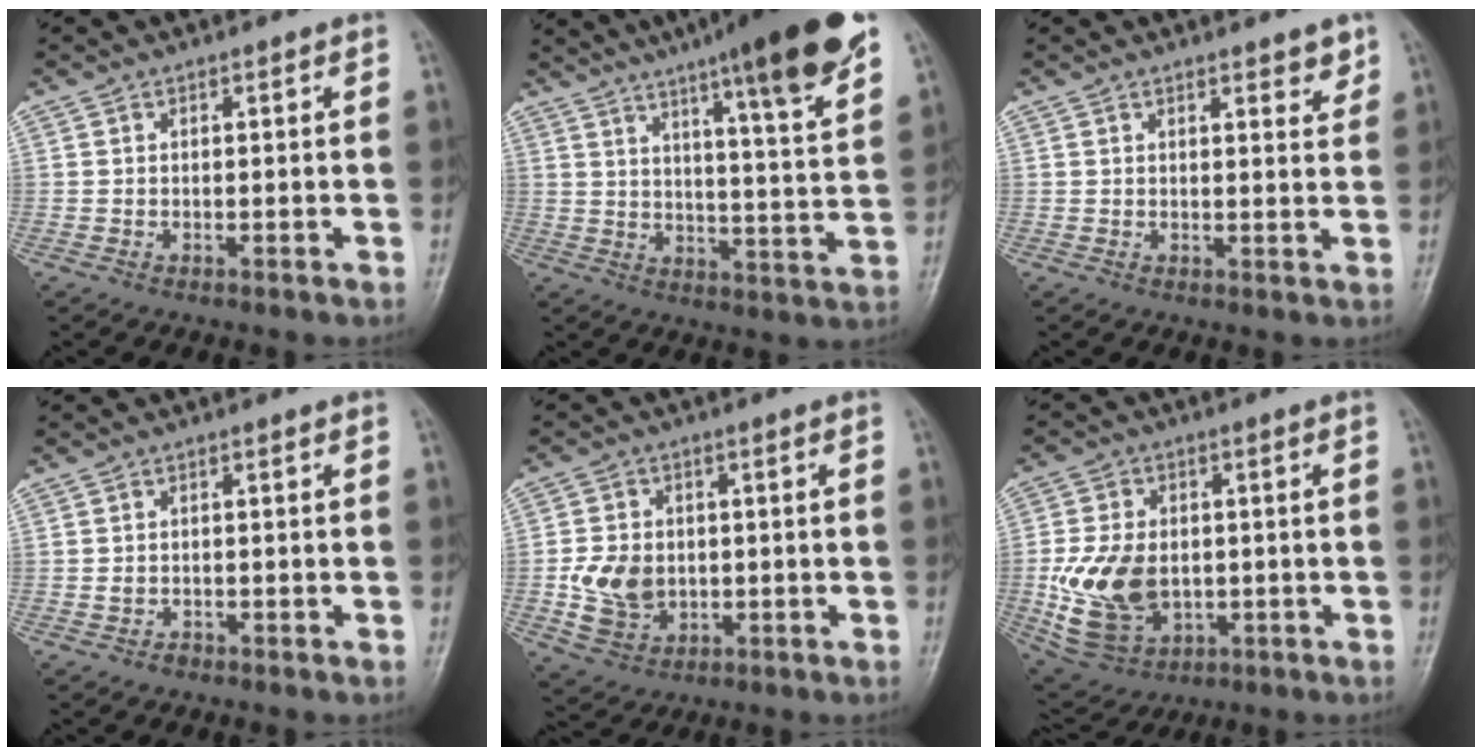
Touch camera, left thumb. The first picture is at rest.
{"total": 20.1, "force": [13.0, 2.3, 15.1], "torque": [-0.203, -0.048, 0.184]}
{"total": 3.2, "force": [2.3, 1.0, 2.0], "torque": [-0.014, -0.015, 0.029]}
{"total": 1.0, "force": [-0.7, 0.7, 0.2], "torque": [-0.001, 0.007, -0.009]}
{"total": 8.4, "force": [-0.7, 6.7, 5.0], "torque": [-0.076, -0.003, -0.006]}
{"total": 14.5, "force": [-1.4, 10.4, 10.1], "torque": [-0.172, -0.007, -0.010]}